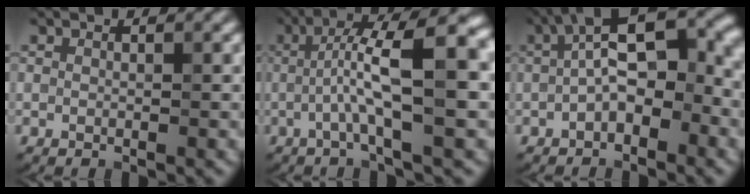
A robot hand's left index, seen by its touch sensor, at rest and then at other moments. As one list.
[{"total": 9.7, "force": [0.0, 2.1, 9.4], "torque": [-0.144, 0.023, -0.007]}, {"total": 7.9, "force": [-0.3, 3.5, 7.0], "torque": [-0.119, 0.028, -0.021]}]